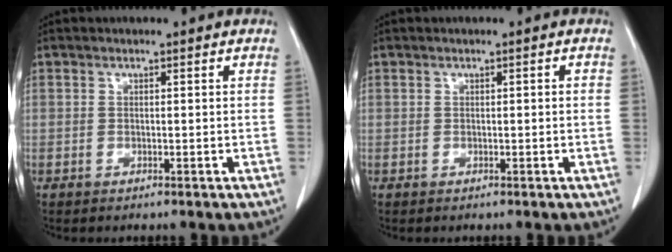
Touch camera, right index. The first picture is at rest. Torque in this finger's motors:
{"motor_torque": [-0.18, 0.12, -0.04, -0.01]}